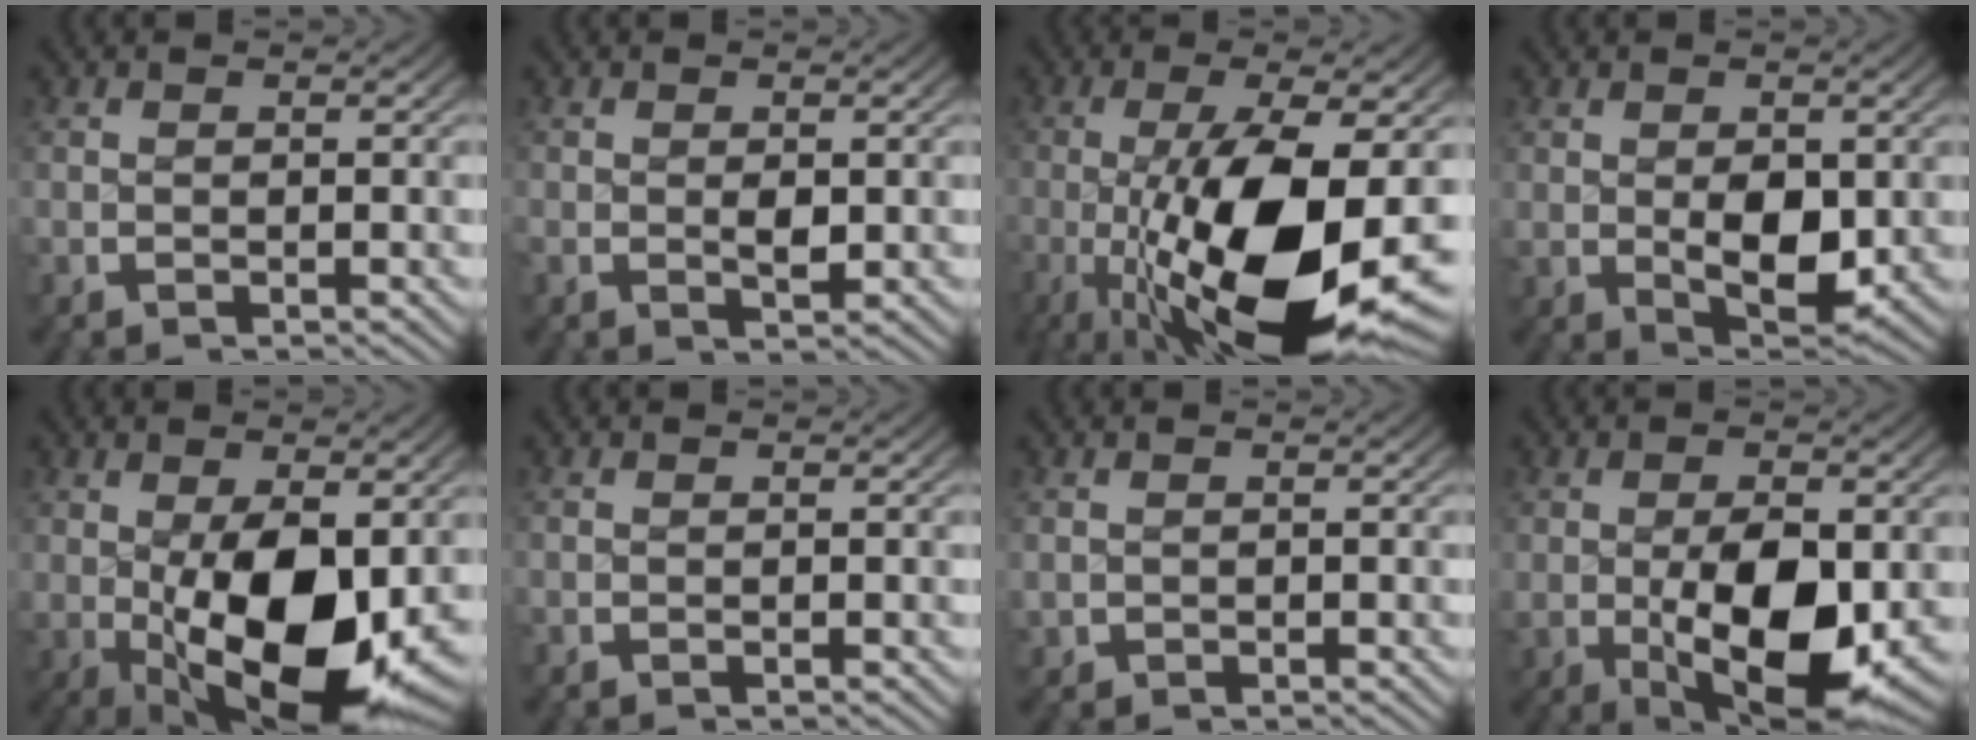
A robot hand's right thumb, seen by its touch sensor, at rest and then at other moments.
{"total": 1.8, "force": [0.1, 1.2, 1.4], "torque": [-0.026, -0.008, 0.005]}
{"total": 19.2, "force": [-3.6, 9.3, 16.5], "torque": [-0.304, -0.055, -0.021]}
{"total": 5.6, "force": [-0.1, 3.3, 4.5], "torque": [-0.085, -0.033, 0.014]}
{"total": 15.2, "force": [-1.7, 8.5, 12.5], "torque": [-0.222, -0.054, 0.005]}
{"total": 0.0}
{"total": 0.8, "force": [0.1, 0.8, 0.2], "torque": [-0.006, -0.005, 0.008]}
{"total": 10.8, "force": [-1.5, 5.7, 9.1], "torque": [-0.163, -0.040, -0.001]}